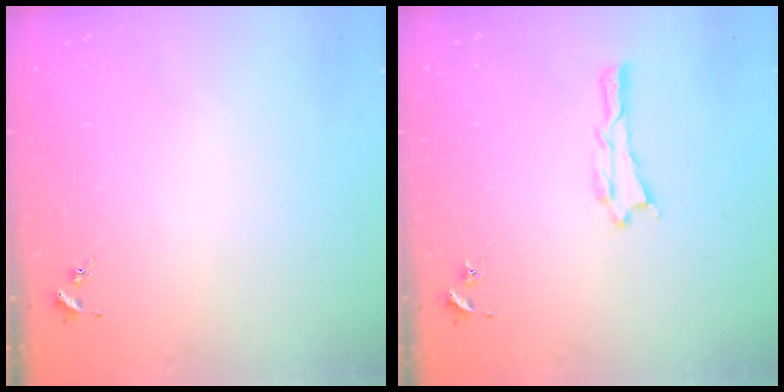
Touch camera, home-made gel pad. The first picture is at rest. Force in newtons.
{"total": 0.6, "press": 0.6, "slide": 0.1}